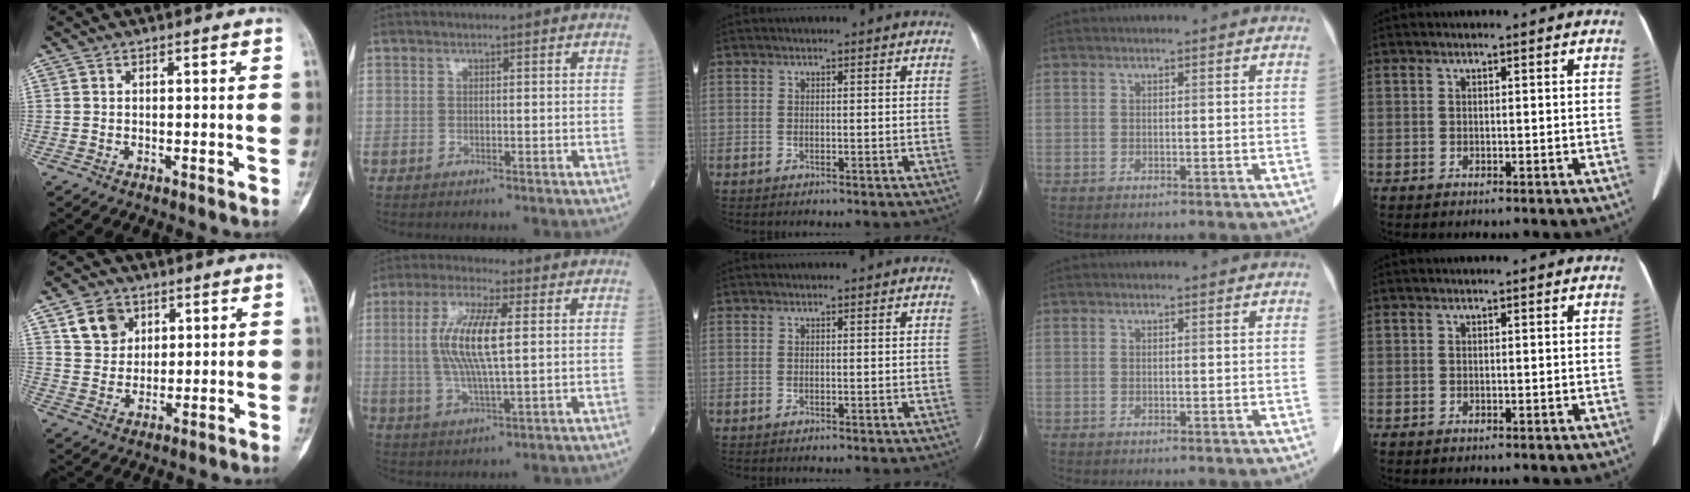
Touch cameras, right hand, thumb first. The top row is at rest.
{"thumb": {"total": 7.5, "force": [3.6, 6.0, 2.8], "torque": [-0.023, -0.016, 0.068]}, "index": {"total": 10.4, "force": [1.5, 1.7, 10.1], "torque": [-0.210, 0.001, 0.028]}}